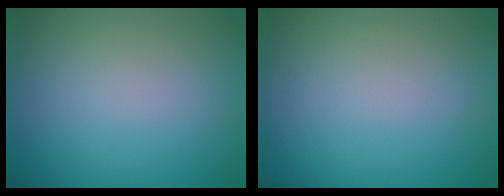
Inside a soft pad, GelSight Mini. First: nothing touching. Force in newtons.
{"total": 0.0}